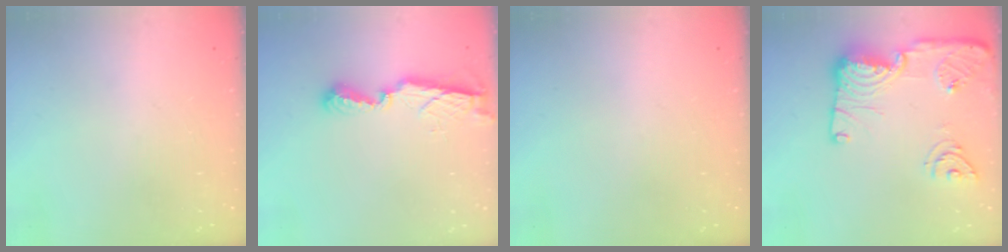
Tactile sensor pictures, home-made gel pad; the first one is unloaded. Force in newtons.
{"total": 7.5, "press": 7.5, "slide": 0.5}
{"total": 0.0}
{"total": 18.1, "press": 18.0, "slide": 2.0}